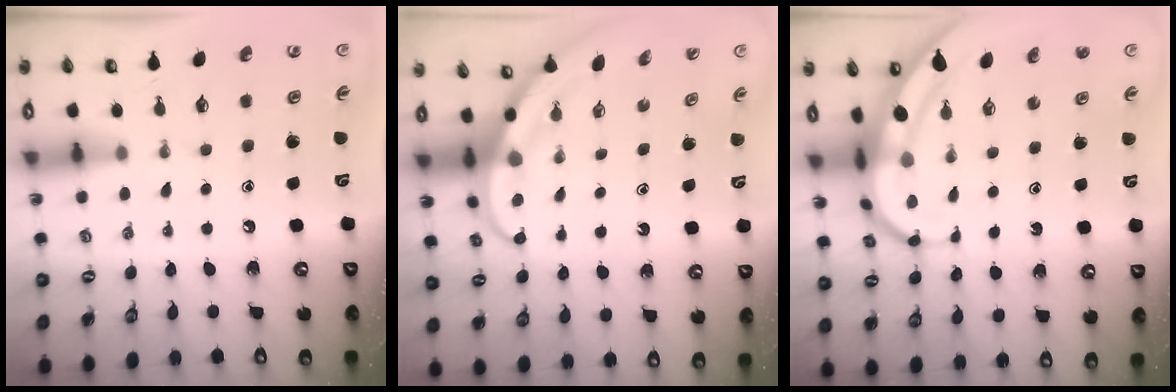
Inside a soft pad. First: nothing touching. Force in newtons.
{"total": 3.9, "press": 3.9, "slide": 0.3}
{"total": 6.8, "press": 6.8, "slide": 0.8}